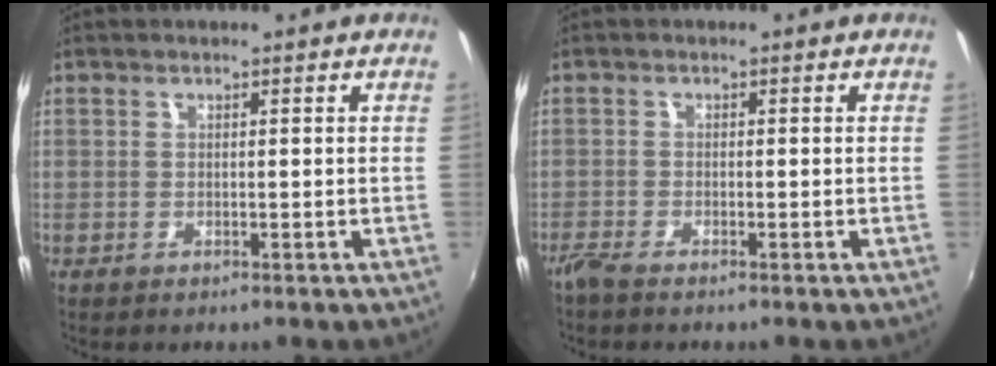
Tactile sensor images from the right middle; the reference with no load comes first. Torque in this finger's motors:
{"motor_torque": [1.09, -1.05, 0.61, 0.19]}